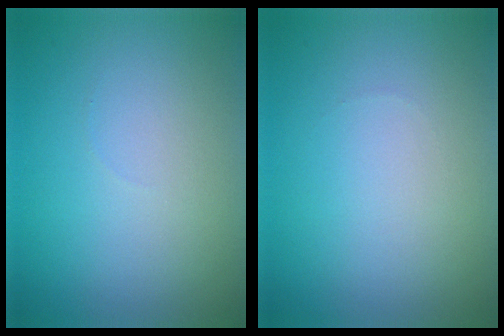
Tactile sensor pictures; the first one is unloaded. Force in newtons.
{"total": 0.0}